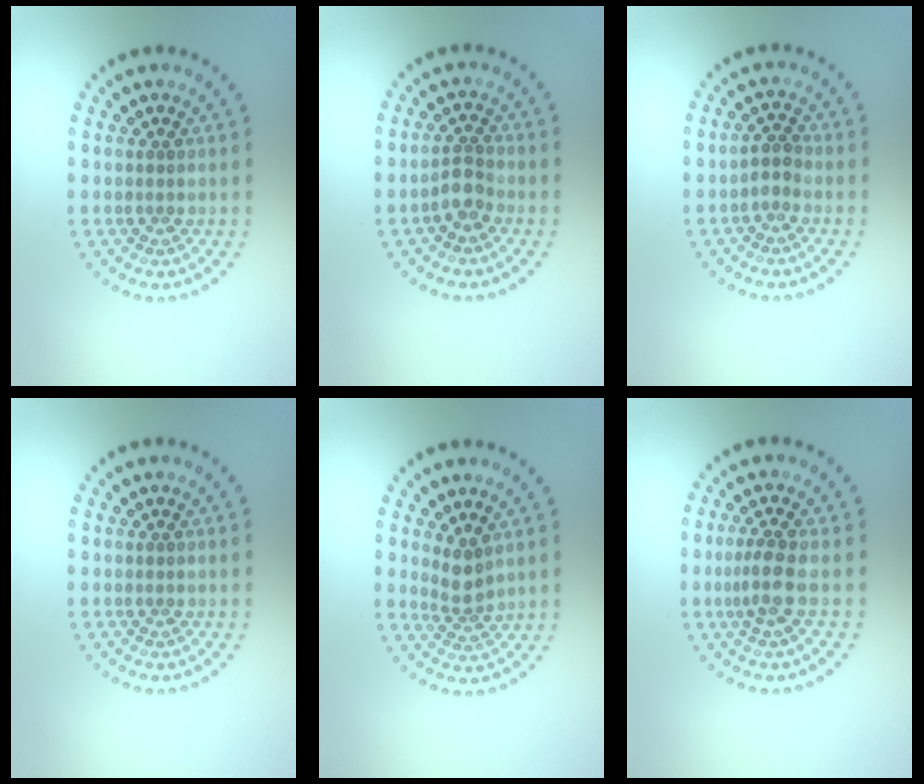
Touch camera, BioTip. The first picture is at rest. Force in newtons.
{"total": 2.0, "press": 1.7, "slide": 1.0}
{"total": 1.5, "press": 1.3, "slide": 0.8}
{"total": 0.0}
{"total": 2.1, "press": 1.6, "slide": 1.4}
{"total": 2.2, "press": 1.8, "slide": 1.2}